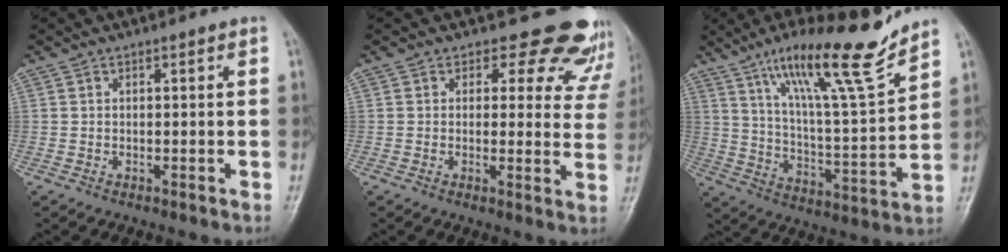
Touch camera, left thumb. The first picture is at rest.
{"total": 12.7, "force": [10.9, 6.1, 2.2], "torque": [0.038, -0.068, 0.094]}
{"total": 18.7, "force": [13.3, 2.0, 13.0], "torque": [-0.194, -0.074, 0.225]}